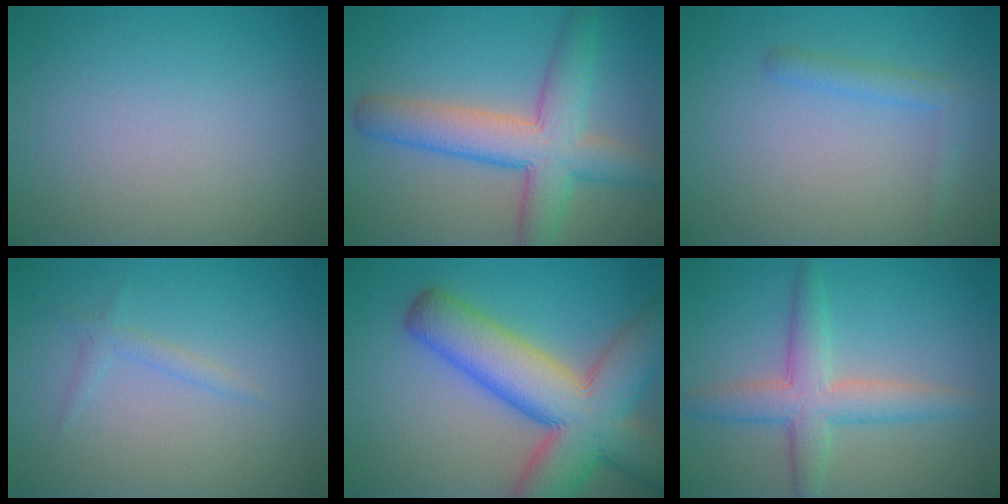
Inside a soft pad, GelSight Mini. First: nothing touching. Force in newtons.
{"total": 7.2, "press": 7.2, "slide": 0.3}
{"total": 1.7, "press": 1.7, "slide": 0.1}
{"total": 1.1, "press": 1.1, "slide": 0.2}
{"total": 12.5, "press": 12.5, "slide": 0.6}
{"total": 4.5, "press": 4.5, "slide": 0.1}